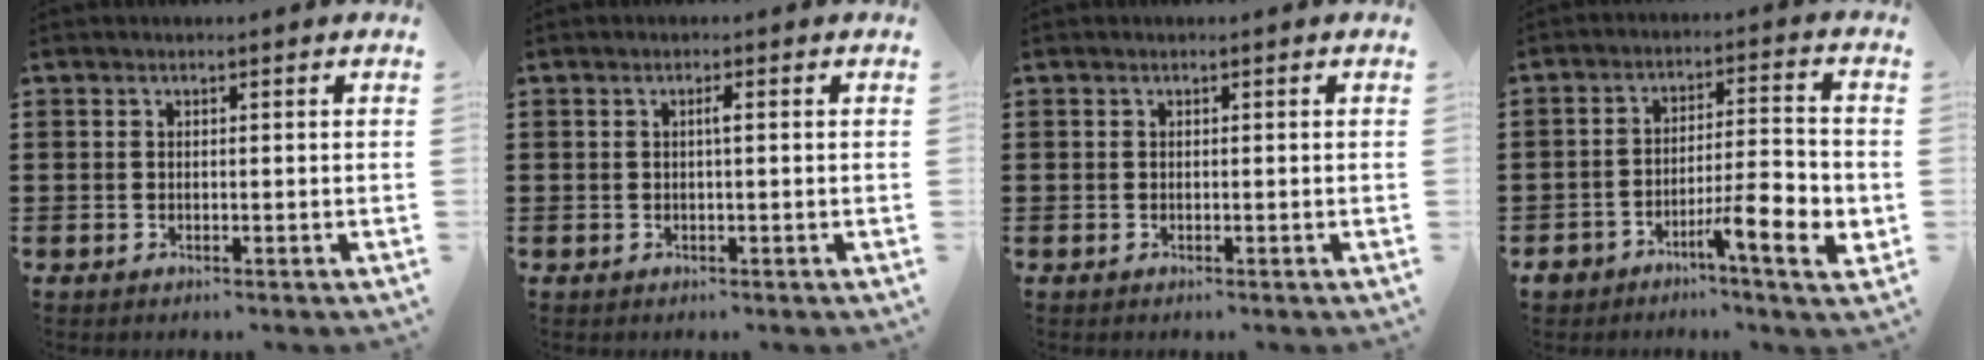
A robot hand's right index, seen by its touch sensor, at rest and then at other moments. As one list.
[{"total": 0.9, "force": [0.0, -0.1, 0.9], "torque": [-0.017, -0.004, 0.000]}, {"total": 0.0}, {"total": 8.9, "force": [-4.2, 2.3, 7.5], "torque": [-0.115, 0.003, -0.072]}]